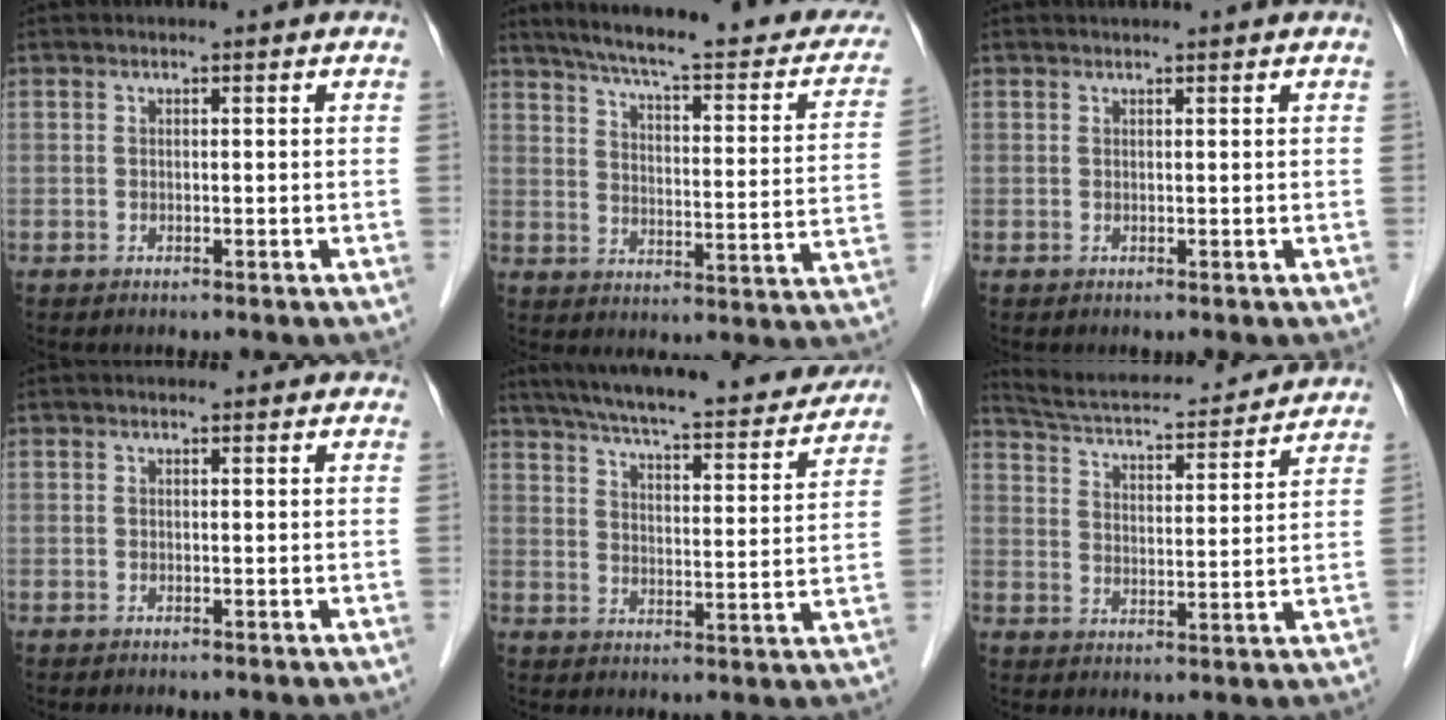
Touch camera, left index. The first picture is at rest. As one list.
[{"total": 24.7, "force": [20.7, 4.0, 12.8], "torque": [-0.174, -0.022, 0.253]}, {"total": 2.2, "force": [2.1, 0.0, 0.8], "torque": [-0.010, 0.021, 0.028]}, {"total": 2.6, "force": [2.4, 0.8, 0.8], "torque": [-0.013, 0.018, 0.021]}, {"total": 25.6, "force": [22.7, 3.7, 11.2], "torque": [-0.181, -0.017, 0.296]}, {"total": 18.2, "force": [17.2, 2.5, 5.4], "torque": [-0.086, 0.012, 0.242]}]